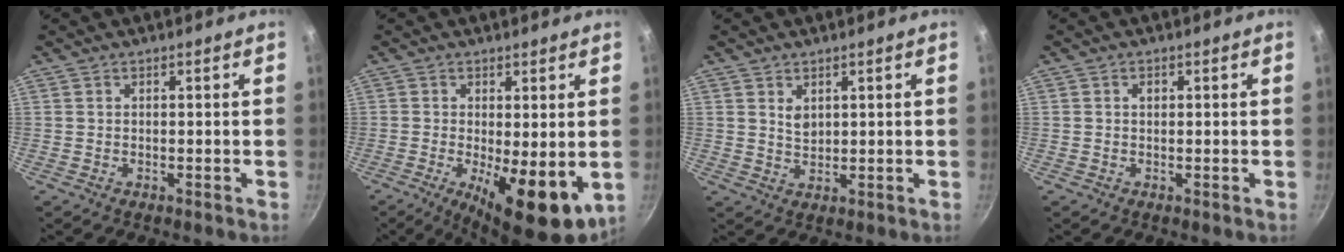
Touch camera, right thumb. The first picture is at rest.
{"total": 13.2, "force": [-3.1, 4.7, 11.9], "torque": [-0.174, -0.027, -0.031]}
{"total": 2.6, "force": [1.2, 1.6, 1.6], "torque": [-0.018, -0.012, 0.026]}
{"total": 0.9, "force": [0.2, 0.7, 0.6], "torque": [-0.005, 0.003, 0.000]}